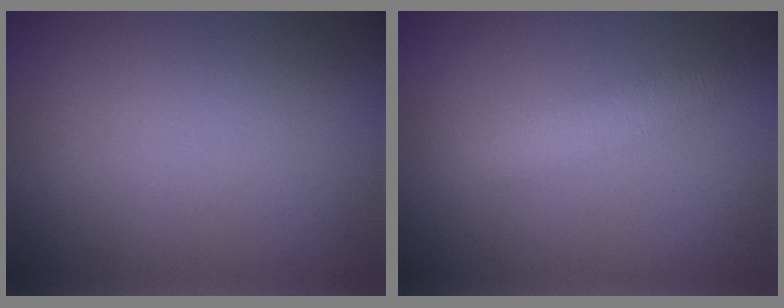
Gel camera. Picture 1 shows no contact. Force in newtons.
{"total": 1.9, "press": 1.9, "slide": 0.1}